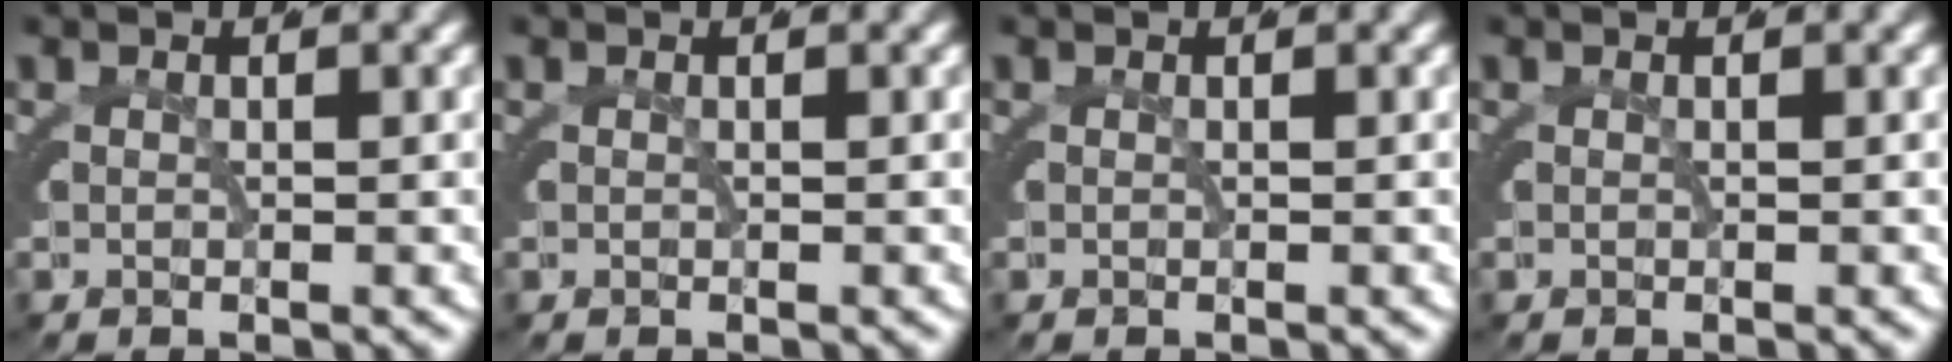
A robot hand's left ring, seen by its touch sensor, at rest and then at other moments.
{"total": 0.0}
{"total": 0.0}
{"total": 0.0}